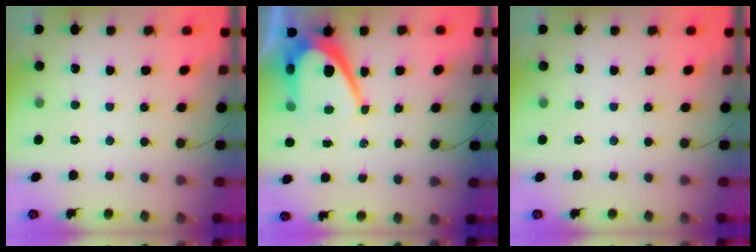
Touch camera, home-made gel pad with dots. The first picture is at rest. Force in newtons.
{"total": 12.1, "press": 12.1, "slide": 1.1}
{"total": 0.0}